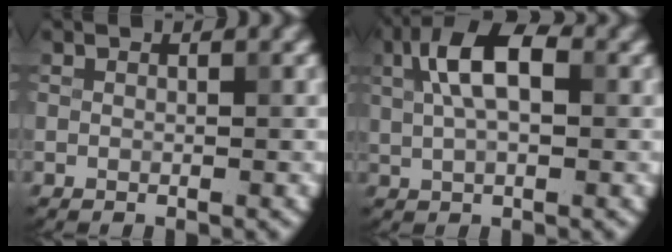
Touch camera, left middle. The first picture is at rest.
{"total": 6.1, "force": [1.8, 2.8, 5.1], "torque": [-0.093, 0.015, 0.023]}